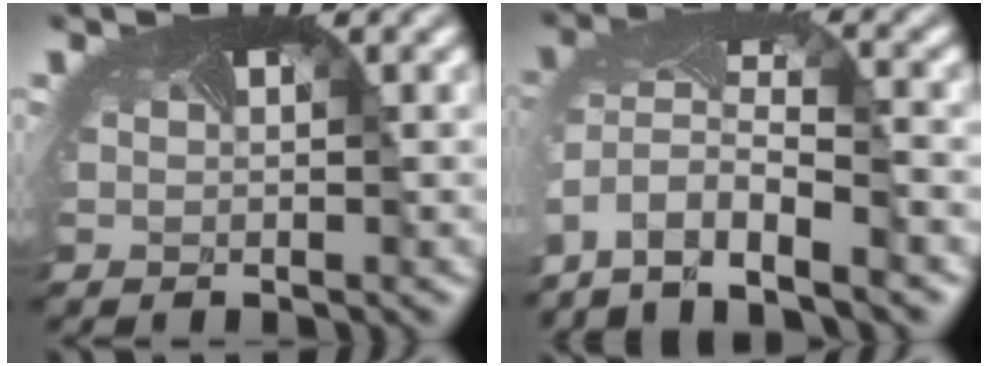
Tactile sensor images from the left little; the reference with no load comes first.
{"total": 8.3, "force": [-6.4, 3.2, 4.3], "torque": [-0.110, -0.026, -0.101]}